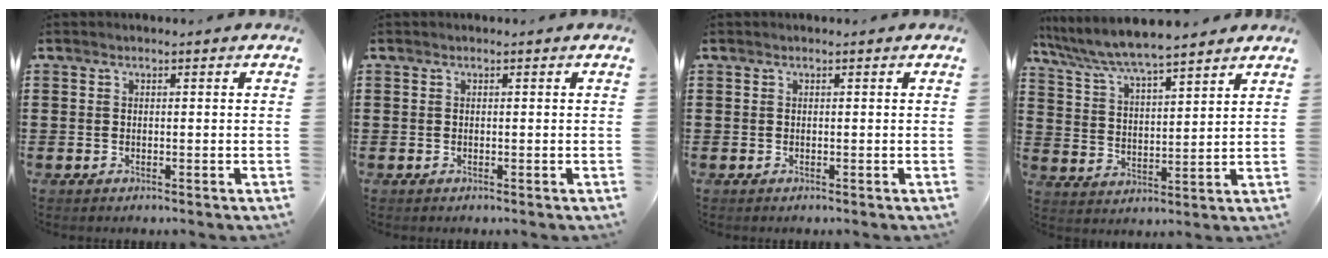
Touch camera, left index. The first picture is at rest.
{"total": 0.0}
{"total": 0.0}
{"total": 6.1, "force": [5.7, 0.2, 2.3], "torque": [-0.070, -0.031, 0.097]}